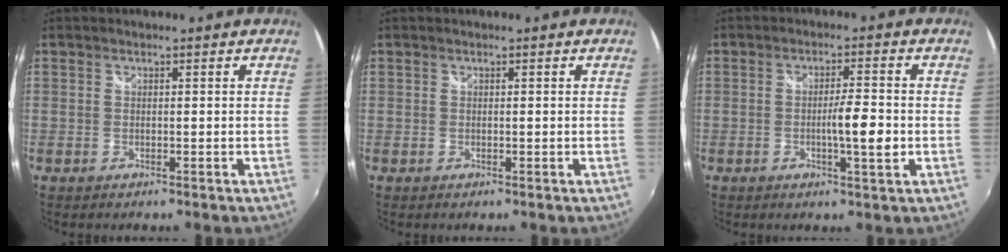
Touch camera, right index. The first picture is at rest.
{"total": 0.0}
{"total": 5.5, "force": [-1.2, 0.3, 5.4], "torque": [-0.088, -0.006, -0.019]}